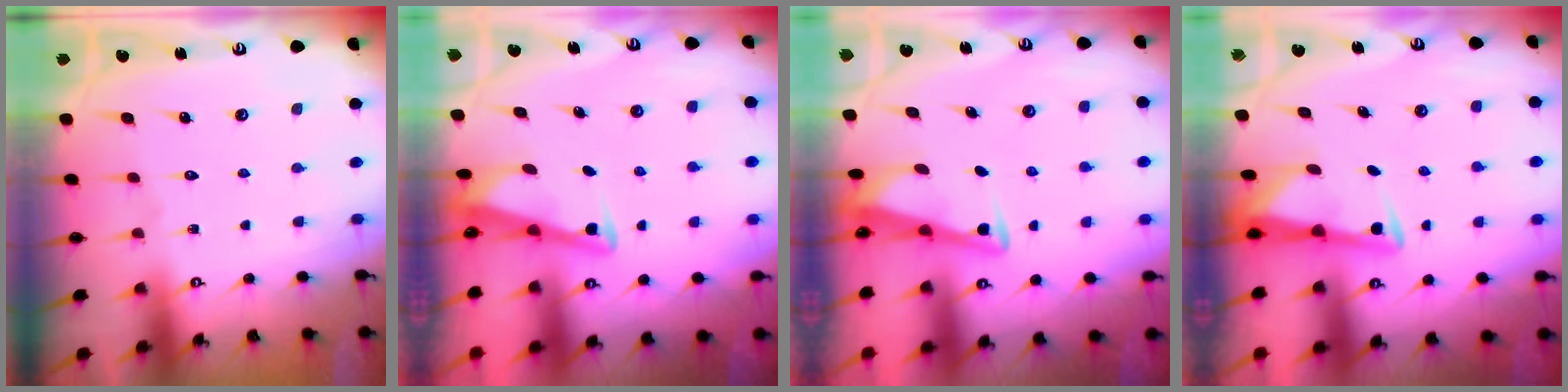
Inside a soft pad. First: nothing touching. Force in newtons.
{"total": 3.4, "press": 3.3, "slide": 0.4}
{"total": 3.5, "press": 3.5, "slide": 0.3}
{"total": 2.9, "press": 2.9, "slide": 0.4}